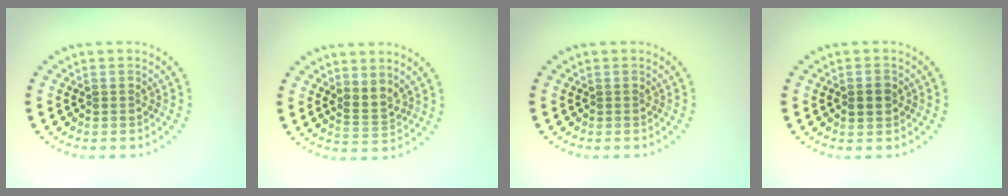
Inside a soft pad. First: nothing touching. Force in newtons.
{"total": 2.1, "press": 1.6, "slide": 1.3}
{"total": 0.0}
{"total": 2.1, "press": 2.1, "slide": 0.1}